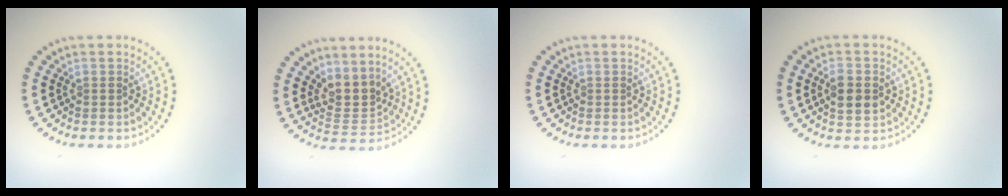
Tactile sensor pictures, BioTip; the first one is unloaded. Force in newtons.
{"total": 3.0, "press": 2.1, "slide": 2.1}
{"total": 0.0}
{"total": 3.1, "press": 3.1, "slide": 0.3}